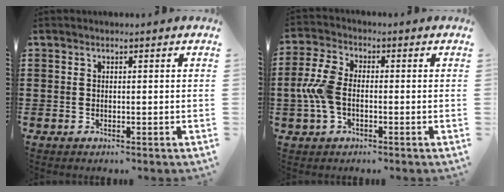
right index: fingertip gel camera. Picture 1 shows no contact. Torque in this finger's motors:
{"motor_torque": [1.33, -0.48, 0.86, 0.21]}